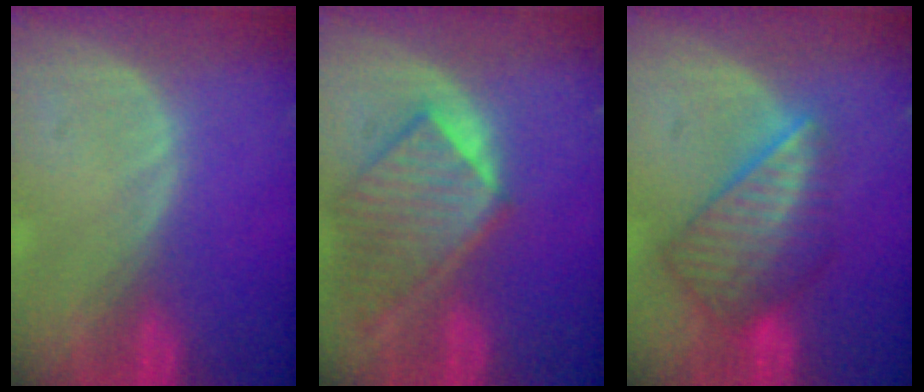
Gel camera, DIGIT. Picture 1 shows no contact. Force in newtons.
{"total": 9.1, "press": 8.1, "slide": 4.3}
{"total": 8.7, "press": 7.6, "slide": 4.3}